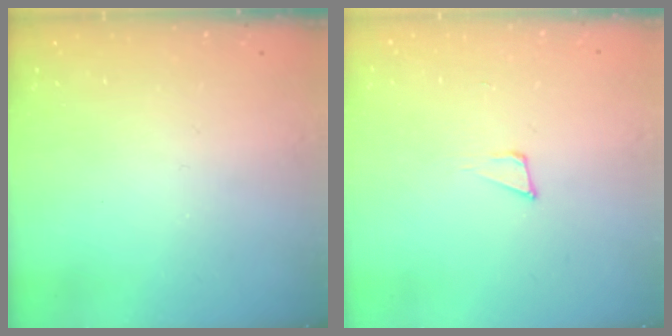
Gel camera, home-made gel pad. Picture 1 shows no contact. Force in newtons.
{"total": 4.6, "press": 4.5, "slide": 0.8}